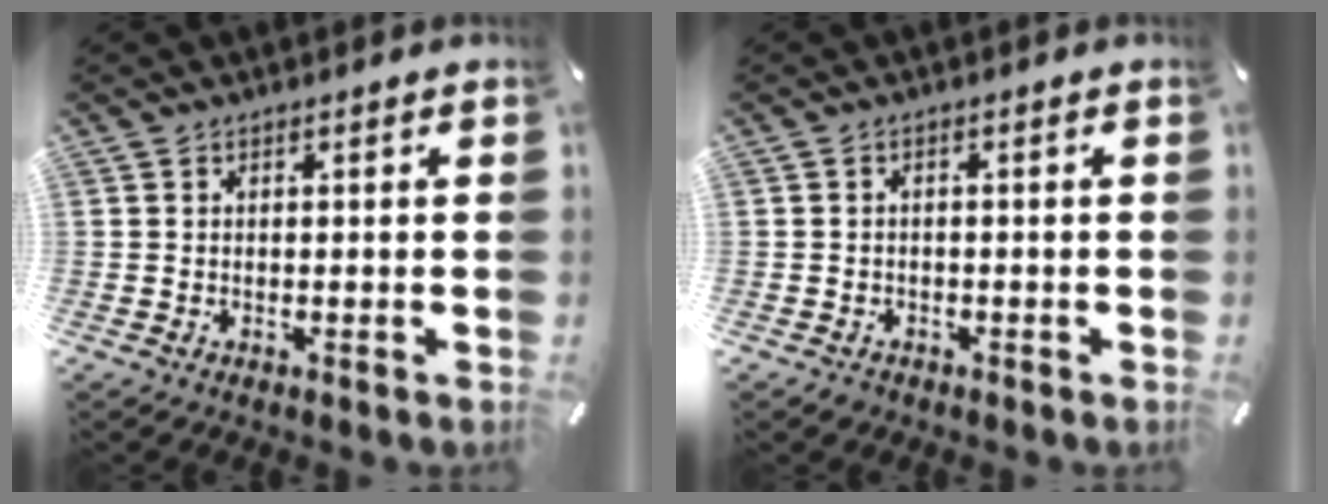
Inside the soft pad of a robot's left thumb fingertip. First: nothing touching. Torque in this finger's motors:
{"motor_torque": [-0.03, 0.02, -0.01, 0.01, 0.00]}